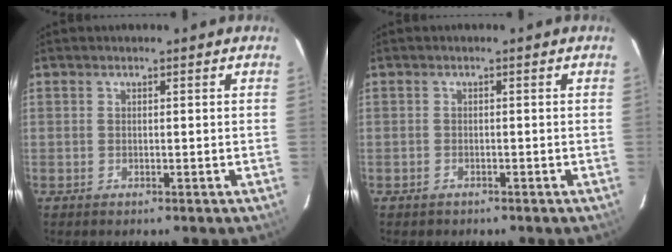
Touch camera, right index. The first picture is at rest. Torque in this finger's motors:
{"motor_torque": [0.22, -0.40, -0.14, -0.03]}